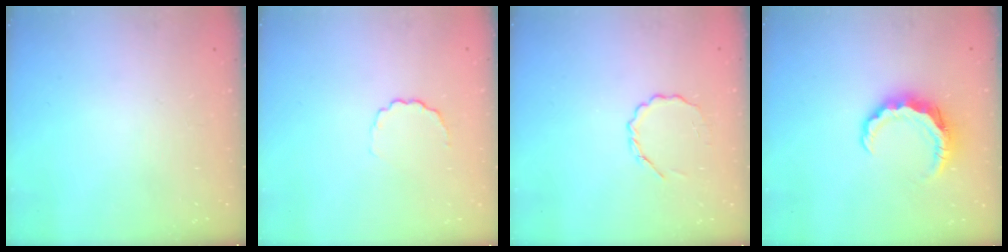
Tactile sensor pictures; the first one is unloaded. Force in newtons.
{"total": 3.4, "press": 3.2, "slide": 1.2}
{"total": 3.6, "press": 3.4, "slide": 1.3}
{"total": 8.4, "press": 8.3, "slide": 1.3}